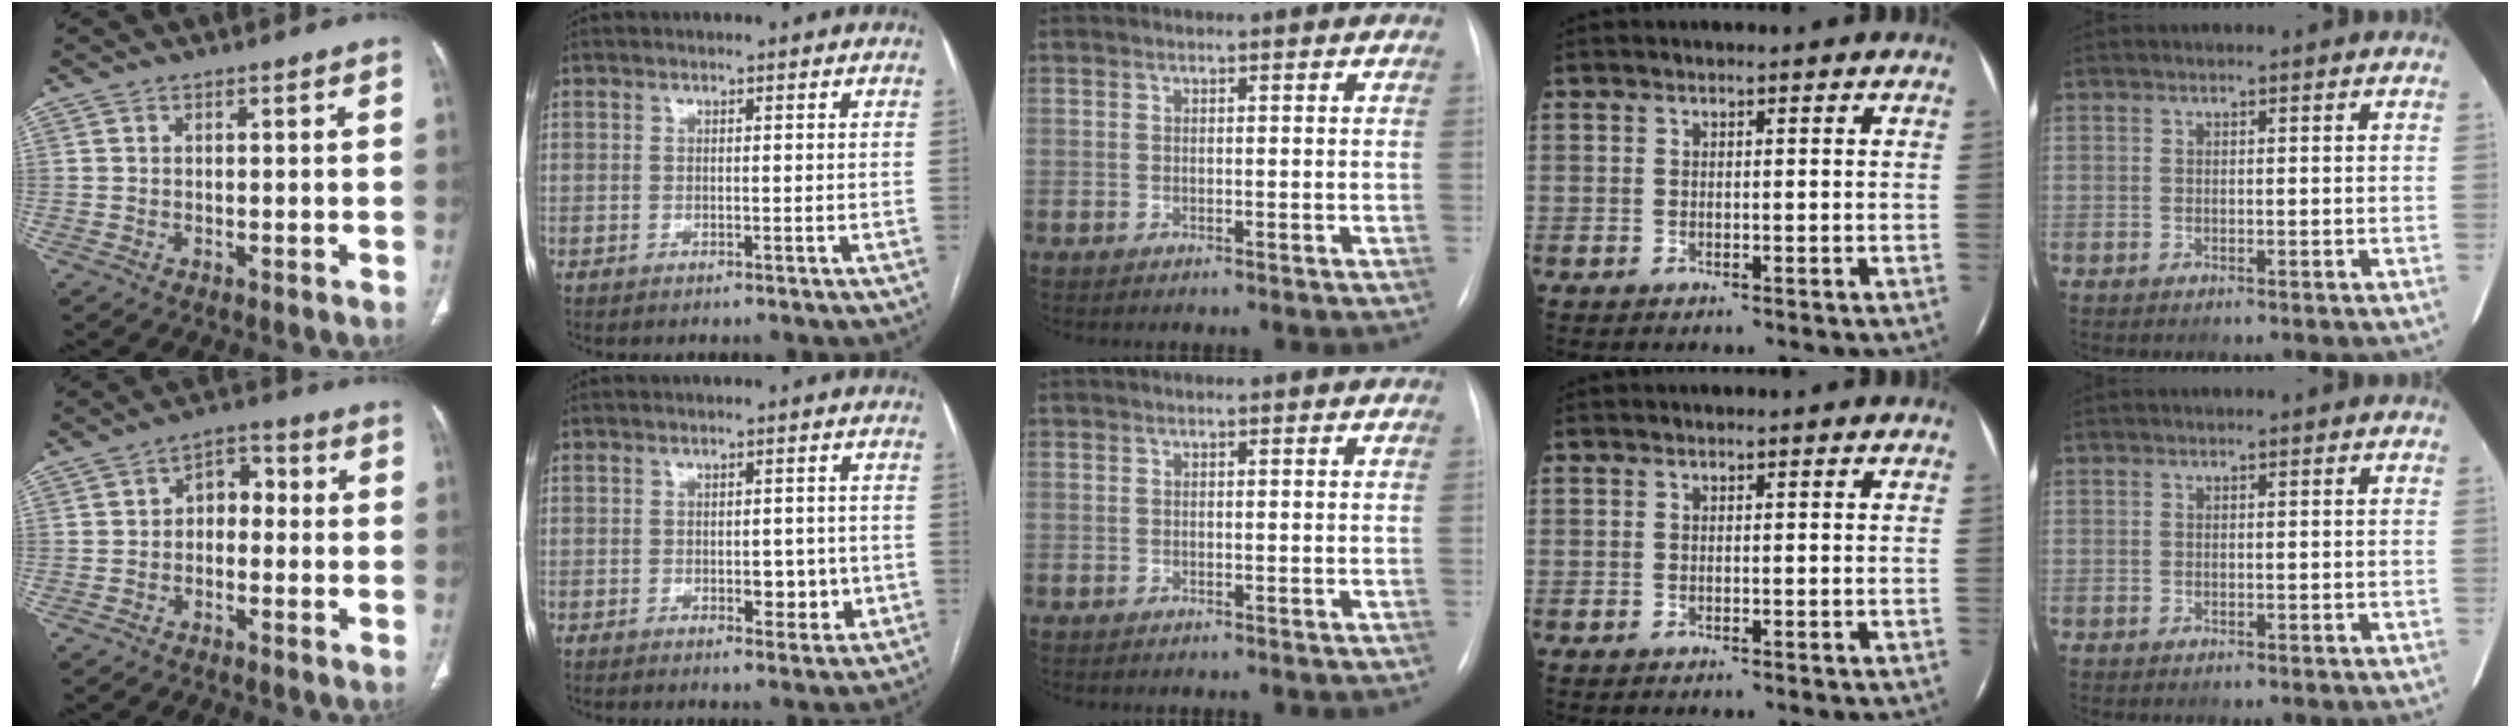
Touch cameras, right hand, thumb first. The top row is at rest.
{"thumb": {"total": 5.6, "force": [-0.5, 4.0, 3.9], "torque": [-0.035, 0.028, -0.022]}, "index": {"total": 4.2, "force": [-0.9, 2.1, 3.5], "torque": [-0.040, -0.001, -0.006]}}